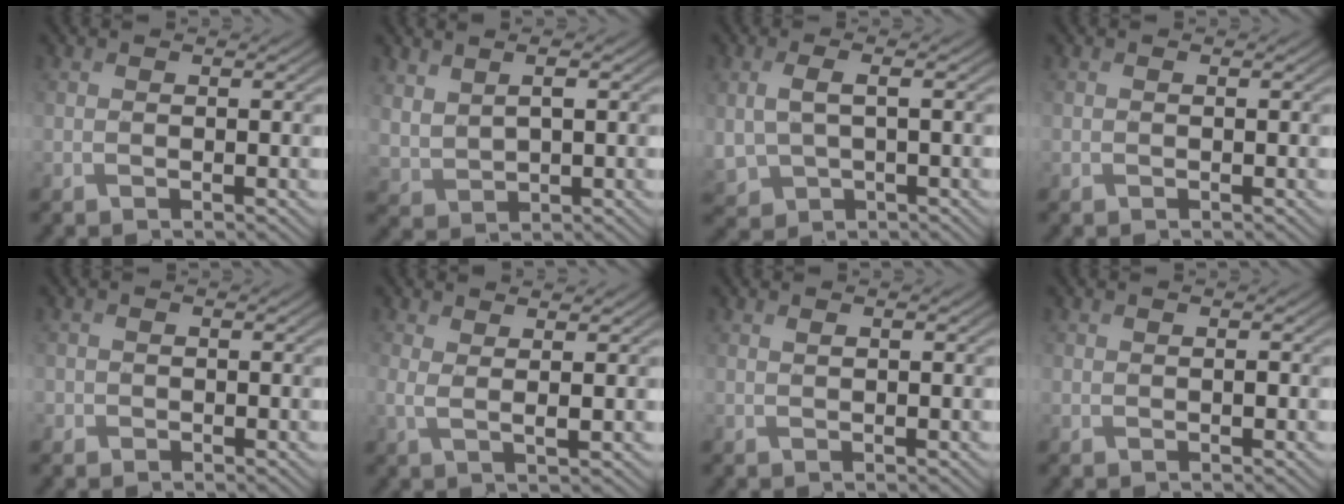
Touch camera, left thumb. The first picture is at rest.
{"total": 4.1, "force": [1.9, 2.3, 2.9], "torque": [-0.072, -0.002, 0.042]}
{"total": 4.7, "force": [0.4, 2.8, 3.8], "torque": [-0.099, -0.007, 0.013]}
{"total": 0.0}
{"total": 1.1, "force": [-0.5, 1.0, 0.0], "torque": [0.003, -0.004, -0.014]}
{"total": 2.9, "force": [1.1, 0.8, 2.6], "torque": [-0.048, 0.003, 0.017]}
{"total": 0.6, "force": [0.3, 0.1, 0.5], "torque": [-0.010, 0.000, 0.005]}
{"total": 0.7, "force": [0.0, 0.6, 0.4], "torque": [-0.008, -0.004, -0.001]}